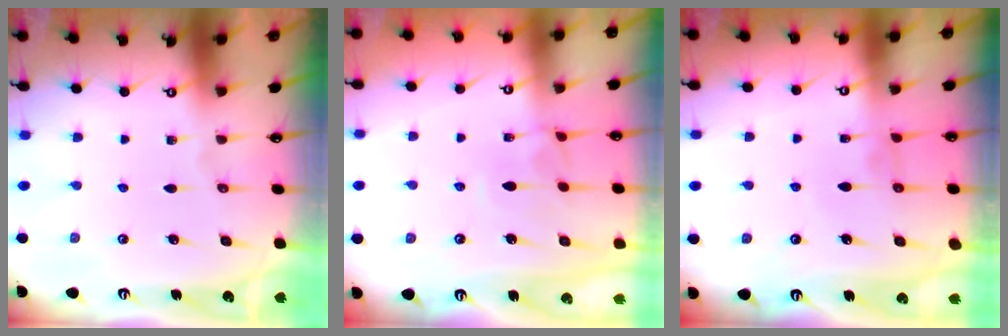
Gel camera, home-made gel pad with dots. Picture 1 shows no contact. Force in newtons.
{"total": 3.9, "press": 3.9, "slide": 0.2}
{"total": 0.6, "press": 0.4, "slide": 0.5}